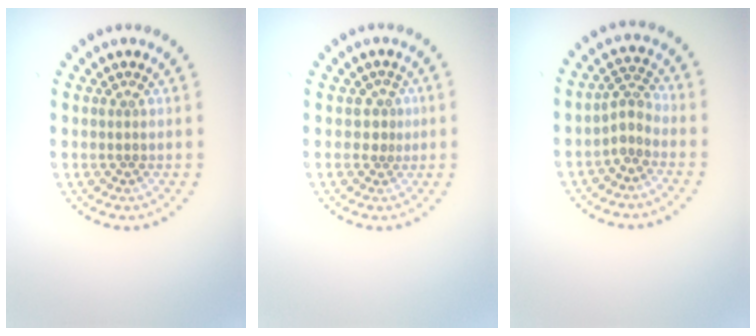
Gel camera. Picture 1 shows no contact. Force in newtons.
{"total": 1.7, "press": 1.2, "slide": 1.2}
{"total": 2.1, "press": 1.5, "slide": 1.4}